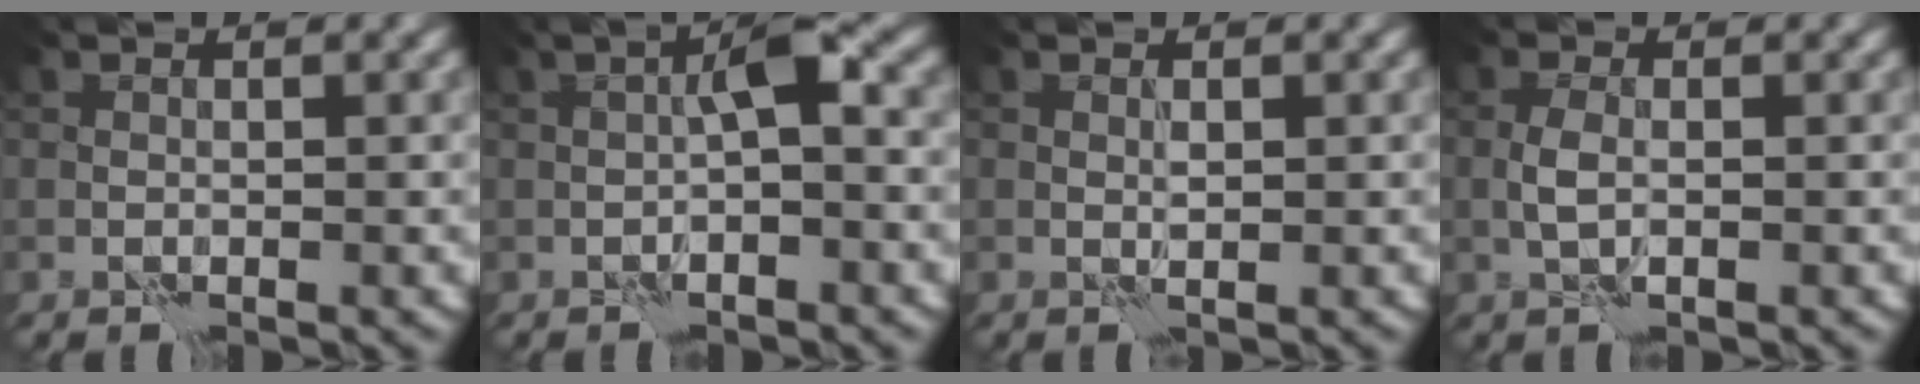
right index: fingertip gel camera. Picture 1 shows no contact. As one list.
[{"total": 2.8, "force": [-0.1, 0.3, 2.8], "torque": [-0.049, 0.014, -0.006]}, {"total": 0.7, "force": [0.5, -0.1, 0.5], "torque": [-0.012, -0.001, 0.010]}, {"total": 1.6, "force": [-0.1, 0.5, 1.5], "torque": [-0.034, 0.001, -0.006]}]